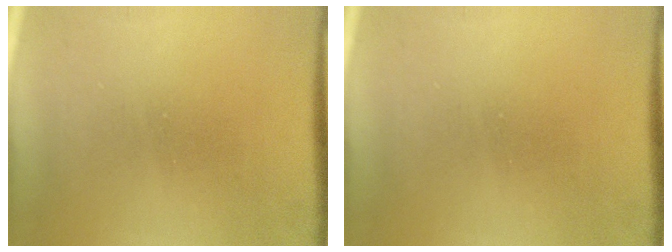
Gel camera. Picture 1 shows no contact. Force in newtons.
{"total": 0.0}